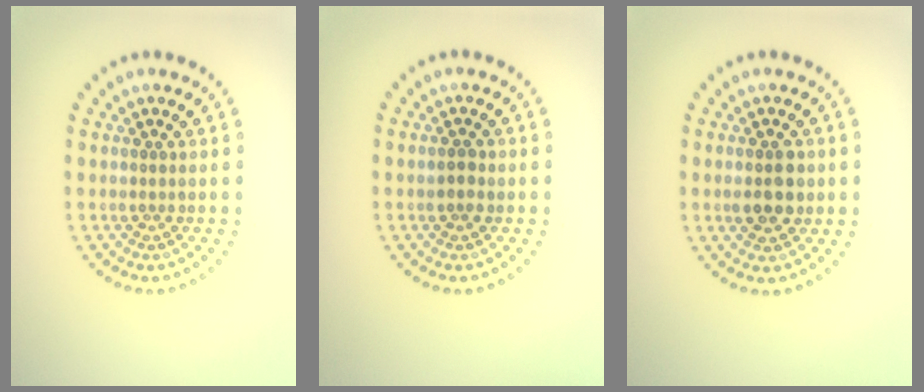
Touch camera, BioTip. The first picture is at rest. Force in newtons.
{"total": 1.2, "press": 1.2, "slide": 0.1}
{"total": 3.1, "press": 3.1, "slide": 0.1}